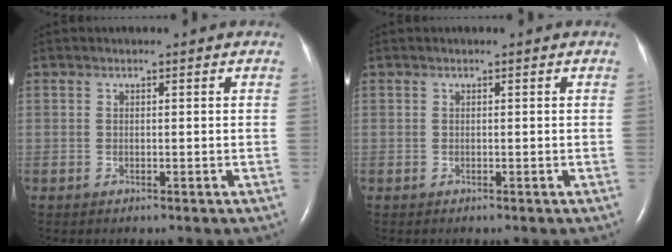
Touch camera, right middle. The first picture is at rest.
{"total": 0.0}